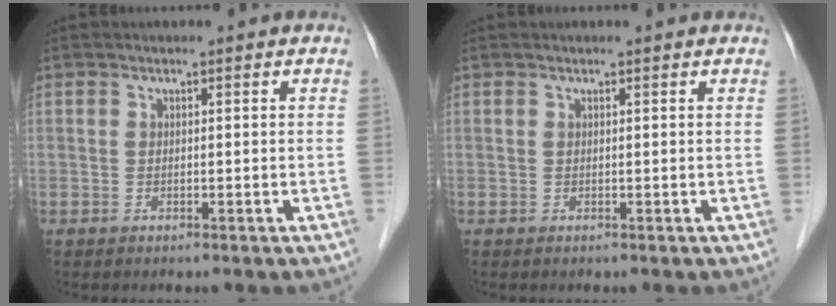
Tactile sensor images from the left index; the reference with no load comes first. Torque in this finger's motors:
{"motor_torque": [0.18, -0.08, 0.04, -0.01]}